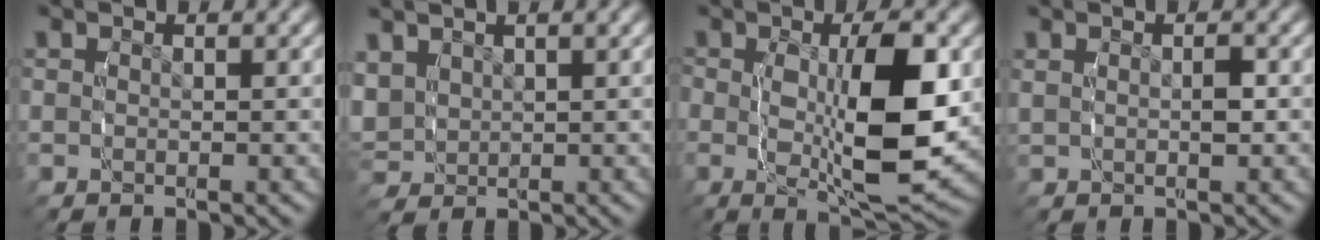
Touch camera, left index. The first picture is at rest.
{"total": 3.2, "force": [1.4, 2.6, 1.0], "torque": [-0.040, -0.001, 0.035]}
{"total": 9.2, "force": [-0.9, 3.9, 8.2], "torque": [-0.152, -0.026, -0.003]}
{"total": 1.4, "force": [0.4, 0.6, 1.2], "torque": [-0.015, 0.003, 0.007]}